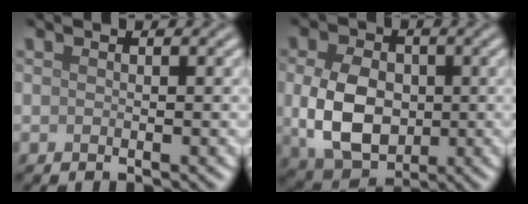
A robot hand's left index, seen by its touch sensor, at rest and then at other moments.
{"total": 7.4, "force": [-0.4, 5.3, 5.2], "torque": [-0.113, -0.007, -0.006]}